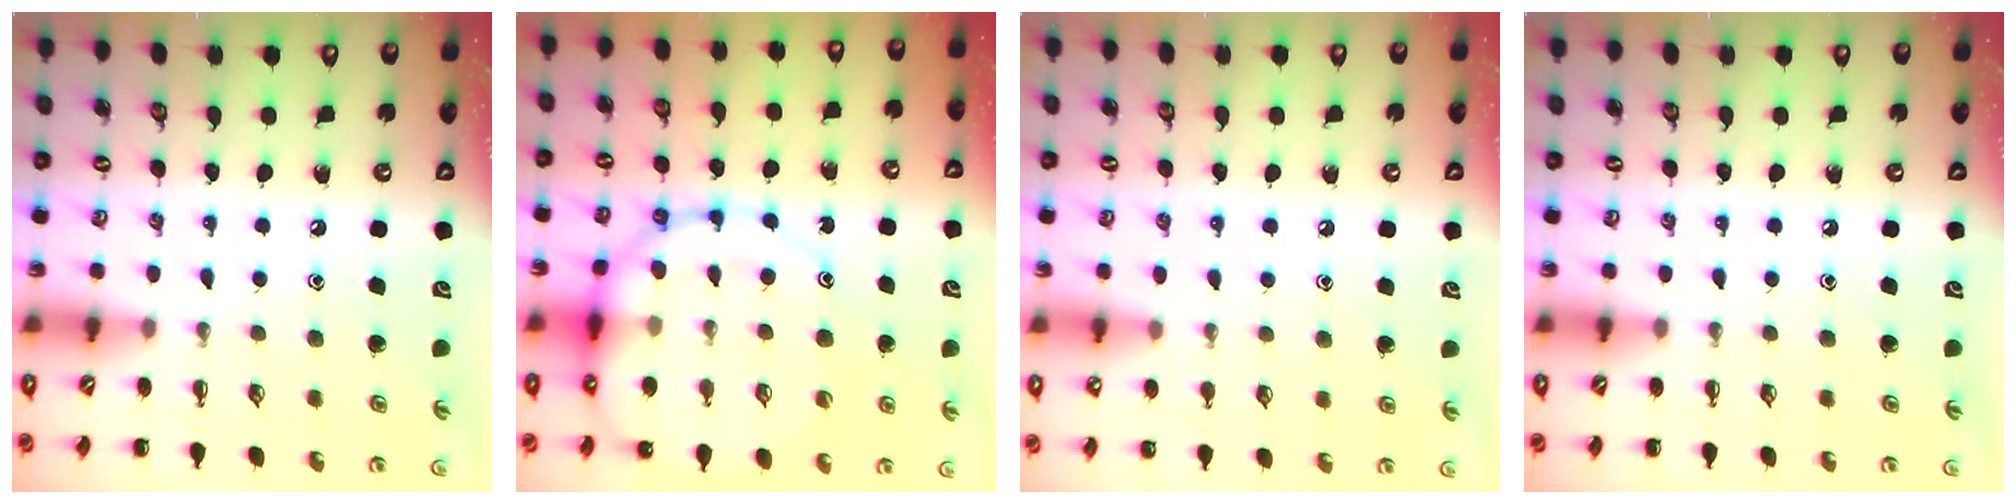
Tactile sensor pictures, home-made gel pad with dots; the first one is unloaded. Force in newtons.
{"total": 15.8, "press": 15.5, "slide": 3.0}
{"total": 5.7, "press": 5.4, "slide": 2.0}
{"total": 0.0}